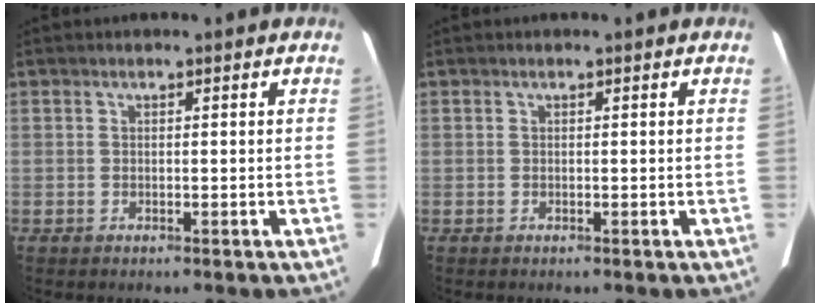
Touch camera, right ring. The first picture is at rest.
{"total": 0.0}